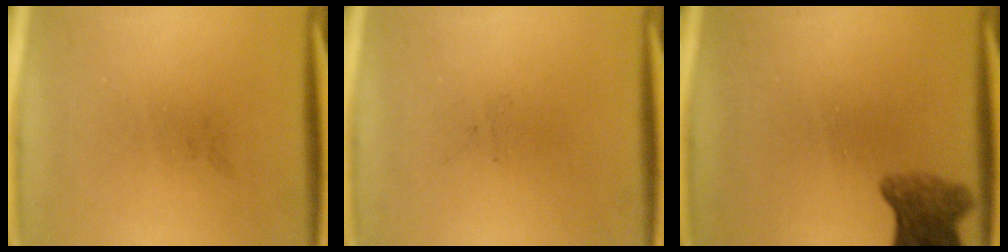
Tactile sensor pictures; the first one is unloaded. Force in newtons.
{"total": 0.0}
{"total": 5.7}